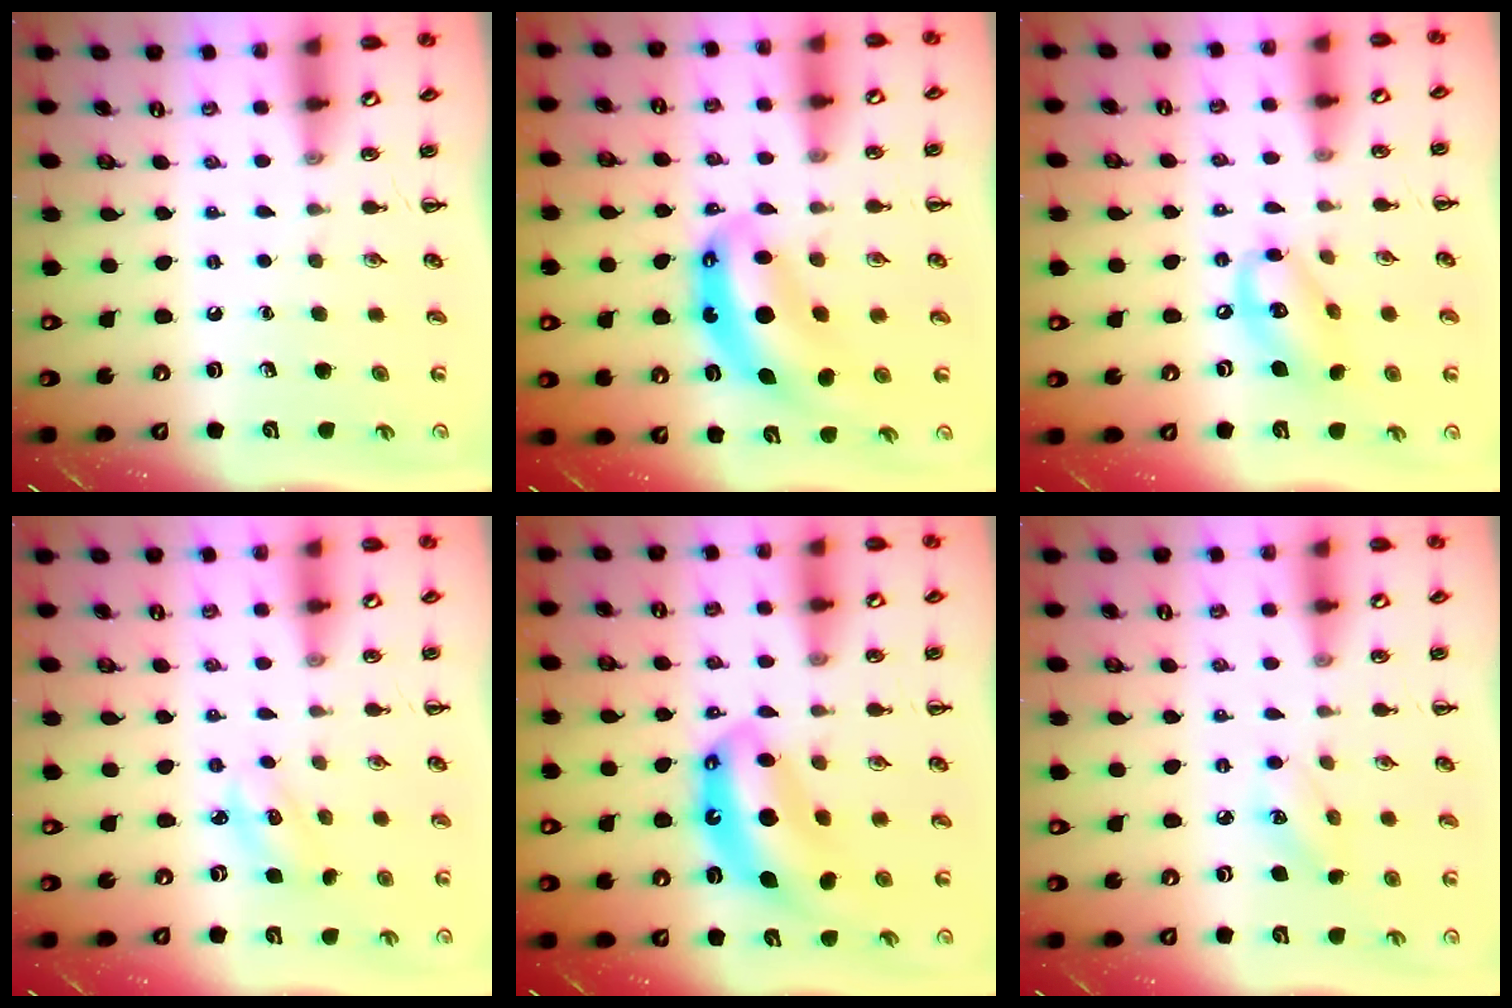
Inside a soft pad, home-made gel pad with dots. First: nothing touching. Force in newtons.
{"total": 9.1, "press": 8.8, "slide": 2.2}
{"total": 13.2, "press": 12.8, "slide": 2.9}
{"total": 2.8, "press": 2.7, "slide": 0.7}
{"total": 12.5, "press": 12.1, "slide": 3.2}
{"total": 5.2, "press": 5.0, "slide": 1.4}